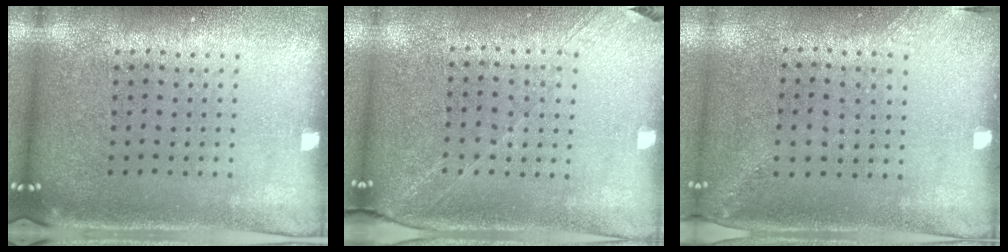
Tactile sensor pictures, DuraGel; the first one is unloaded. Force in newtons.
{"total": 1.2, "press": 1.1, "slide": 0.6}
{"total": 1.3, "press": 1.0, "slide": 0.8}